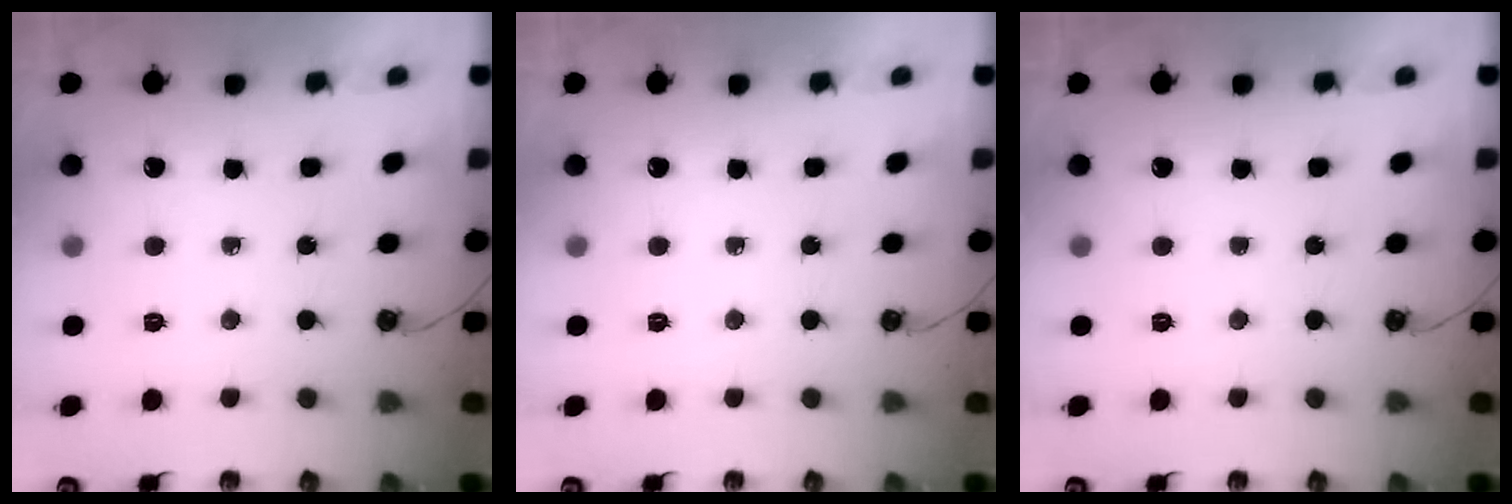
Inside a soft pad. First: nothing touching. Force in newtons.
{"total": 0.0}
{"total": 0.0}